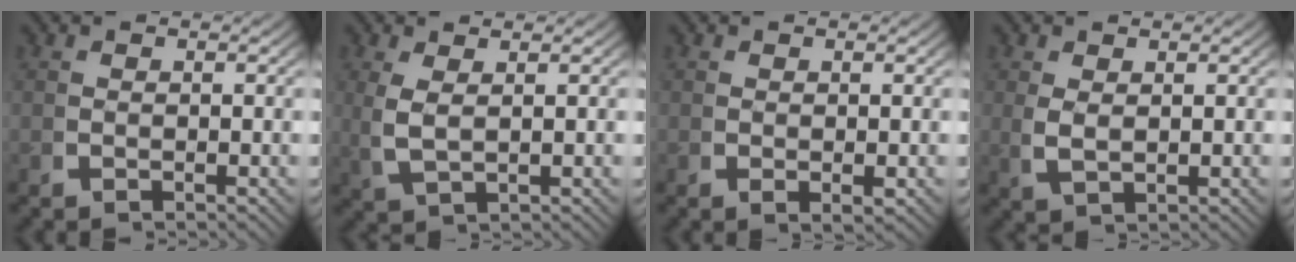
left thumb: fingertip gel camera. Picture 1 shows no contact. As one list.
[{"total": 2.9, "force": [1.0, 1.2, 2.5], "torque": [-0.070, -0.010, 0.034]}, {"total": 0.9, "force": [0.3, 0.4, 0.8], "torque": [-0.022, -0.006, 0.008]}, {"total": 1.9, "force": [0.8, 0.8, 1.5], "torque": [-0.045, -0.011, 0.030]}]